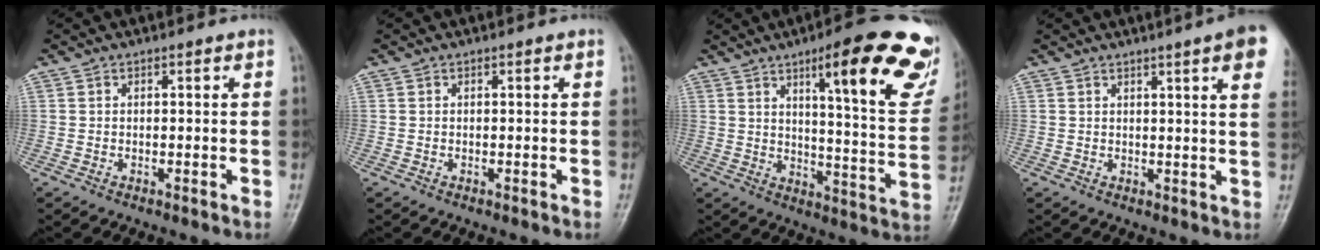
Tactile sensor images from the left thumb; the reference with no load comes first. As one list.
[{"total": 0.0}, {"total": 23.8, "force": [13.4, 5.0, 19.1], "torque": [-0.224, -0.056, 0.177]}, {"total": 9.6, "force": [5.3, 0.8, 8.0], "torque": [-0.089, -0.009, 0.053]}]